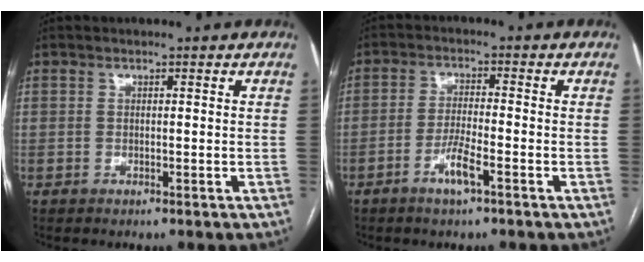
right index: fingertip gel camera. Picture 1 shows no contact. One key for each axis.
{"total": 4.3, "fx": -2.4, "fy": 0.2, "fz": 3.6, "tx": -0.070, "ty": -0.003, "tz": -0.048}